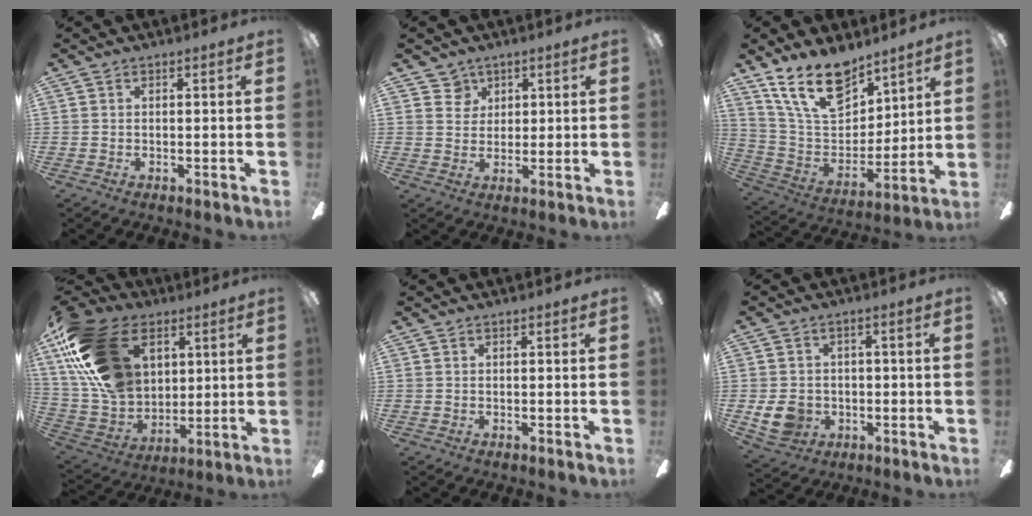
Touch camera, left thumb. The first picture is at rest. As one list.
[{"total": 4.3, "force": [2.7, 3.4, 0.1], "torque": [-0.003, -0.003, 0.046]}, {"total": 19.0, "force": [13.0, 9.9, 9.7], "torque": [-0.187, -0.067, 0.240]}, {"total": 24.7, "force": [10.0, 16.4, 15.4], "torque": [-0.332, -0.023, 0.186]}, {"total": 0.0}, {"total": 7.6, "force": [-1.3, 6.7, 3.5], "torque": [-0.082, 0.009, -0.025]}]